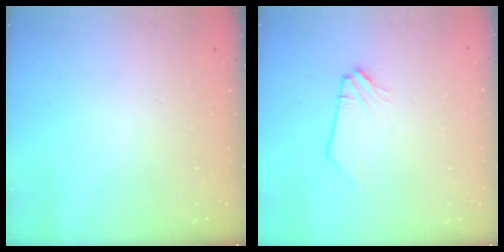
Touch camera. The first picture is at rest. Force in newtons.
{"total": 0.0}